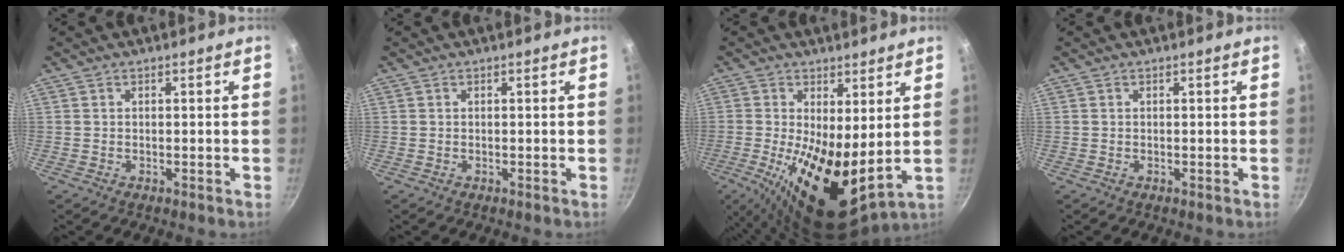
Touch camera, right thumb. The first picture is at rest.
{"total": 0.0}
{"total": 13.8, "force": [0.1, 5.8, 12.6], "torque": [-0.202, -0.031, 0.007]}
{"total": 0.0}